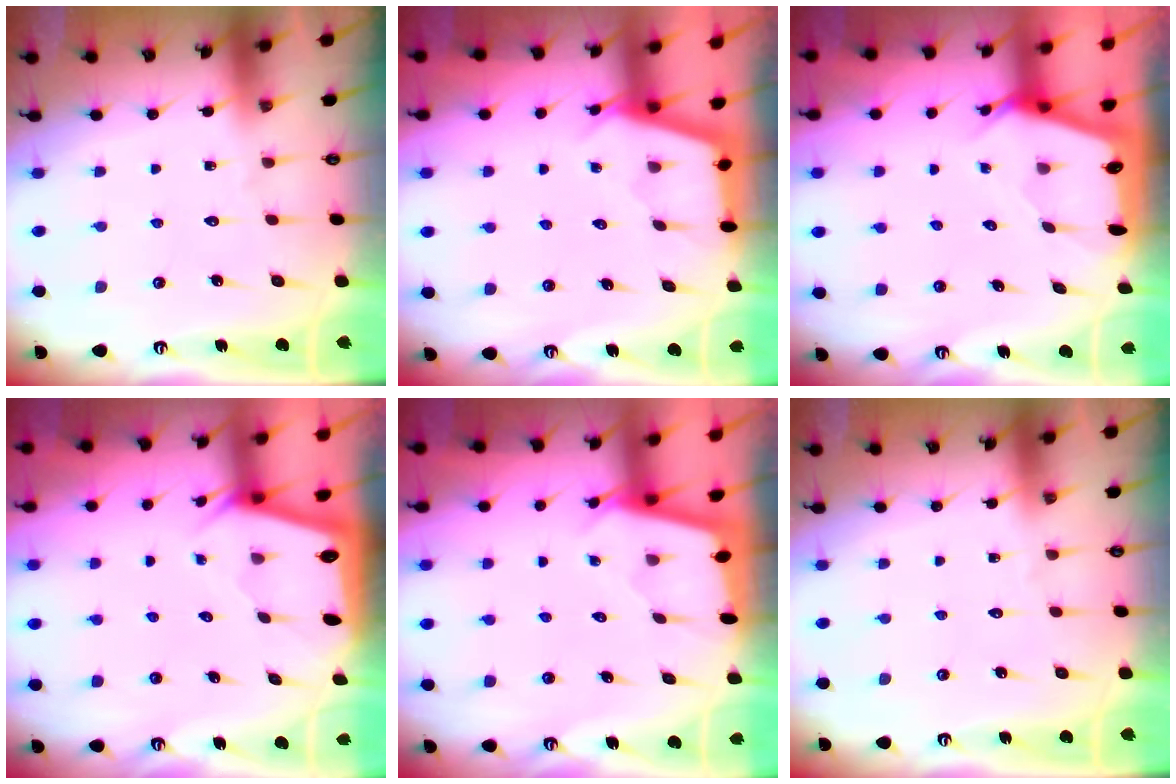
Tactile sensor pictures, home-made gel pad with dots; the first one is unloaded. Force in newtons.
{"total": 2.7, "press": 2.7, "slide": 0.3}
{"total": 2.4, "press": 2.4, "slide": 0.2}
{"total": 1.9, "press": 1.9, "slide": 0.2}
{"total": 1.8, "press": 1.8, "slide": 0.2}
{"total": 0.0}